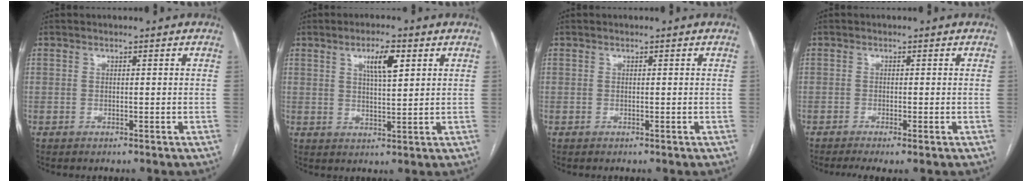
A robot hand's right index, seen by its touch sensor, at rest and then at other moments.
{"total": 5.4, "force": [2.5, 1.1, 4.7], "torque": [-0.081, 0.002, 0.043]}
{"total": 0.0}
{"total": 3.3, "force": [-2.2, 0.2, 2.5], "torque": [-0.038, -0.009, -0.035]}